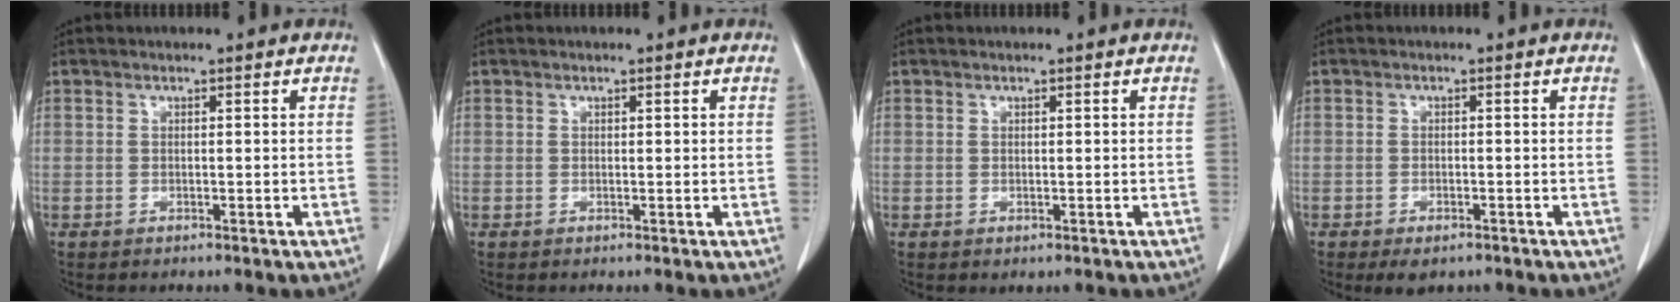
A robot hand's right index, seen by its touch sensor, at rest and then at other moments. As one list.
[{"total": 0.0}, {"total": 0.0}, {"total": 3.0, "force": [-2.0, 1.4, 1.7], "torque": [-0.025, -0.003, -0.019]}]